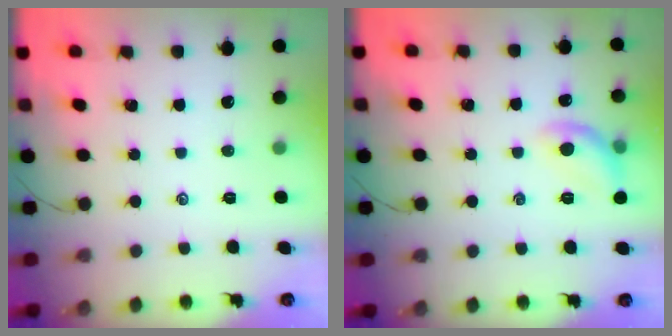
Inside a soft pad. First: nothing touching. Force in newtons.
{"total": 9.6, "press": 9.6, "slide": 0.7}